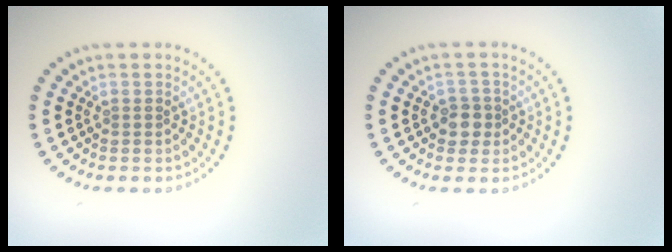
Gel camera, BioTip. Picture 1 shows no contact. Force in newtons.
{"total": 1.8, "press": 1.6, "slide": 0.8}